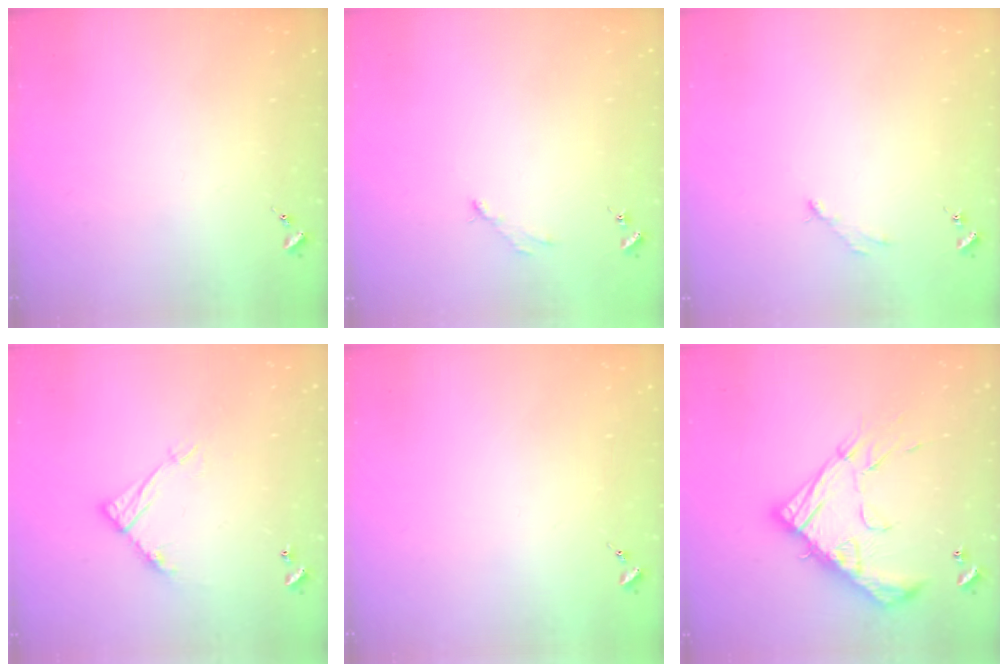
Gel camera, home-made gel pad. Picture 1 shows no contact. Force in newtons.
{"total": 2.8, "press": 2.8, "slide": 0.4}
{"total": 2.8, "press": 2.8, "slide": 0.4}
{"total": 11.1, "press": 11.0, "slide": 0.5}
{"total": 0.0}
{"total": 20.3, "press": 20.3, "slide": 1.7}